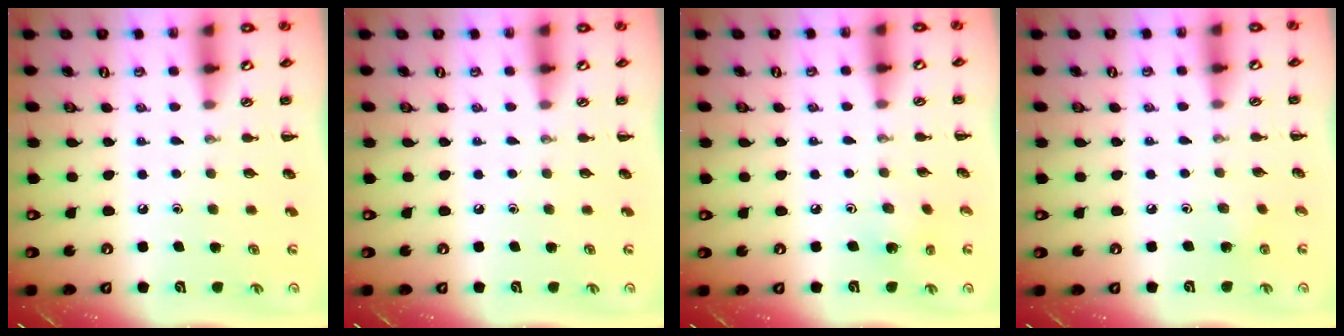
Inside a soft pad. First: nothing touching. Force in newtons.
{"total": 0.0}
{"total": 3.3, "press": 3.1, "slide": 1.0}
{"total": 1.7, "press": 1.5, "slide": 0.7}